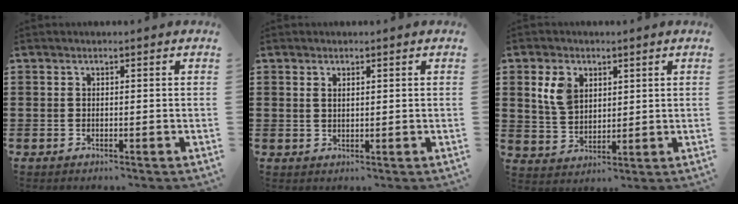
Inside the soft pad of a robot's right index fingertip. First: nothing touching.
{"total": 1.0, "force": [0.6, 0.5, 0.6], "torque": [-0.013, 0.004, 0.011]}
{"total": 6.0, "force": [2.5, 4.2, 3.6], "torque": [-0.092, 0.012, 0.044]}